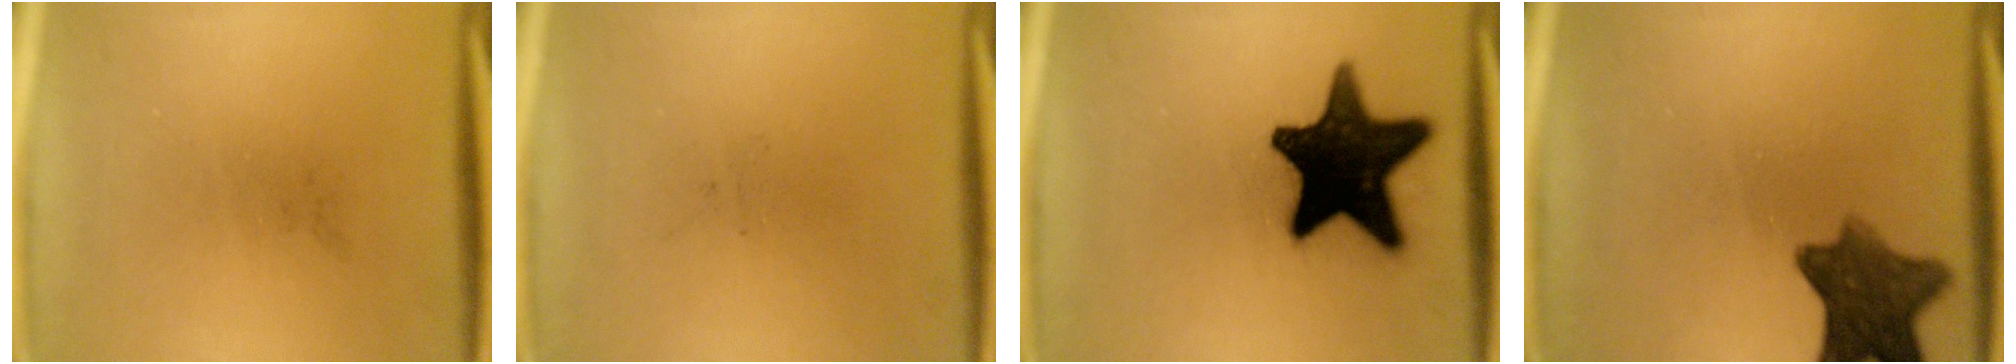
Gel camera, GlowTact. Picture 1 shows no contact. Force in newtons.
{"total": 0.0}
{"total": 19.2}
{"total": 9.2}